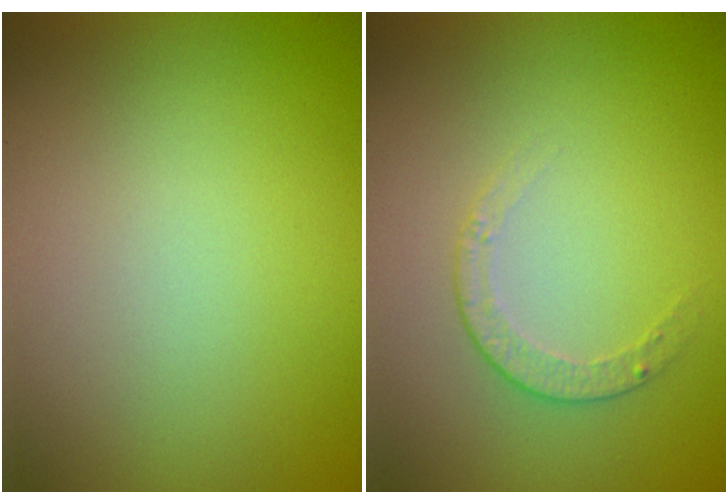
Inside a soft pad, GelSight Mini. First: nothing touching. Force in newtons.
{"total": 1.6, "press": 1.2, "slide": 1.1}